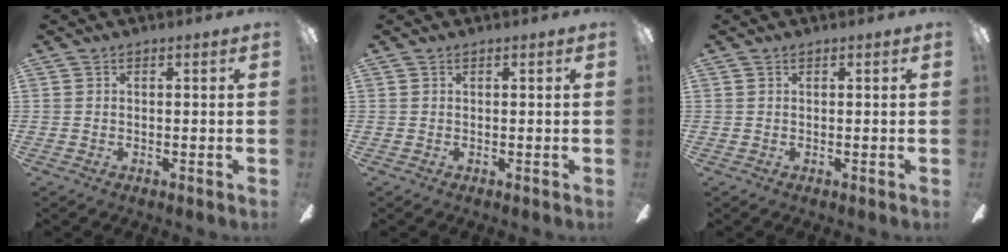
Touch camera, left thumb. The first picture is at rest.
{"total": 0.0}
{"total": 0.0}